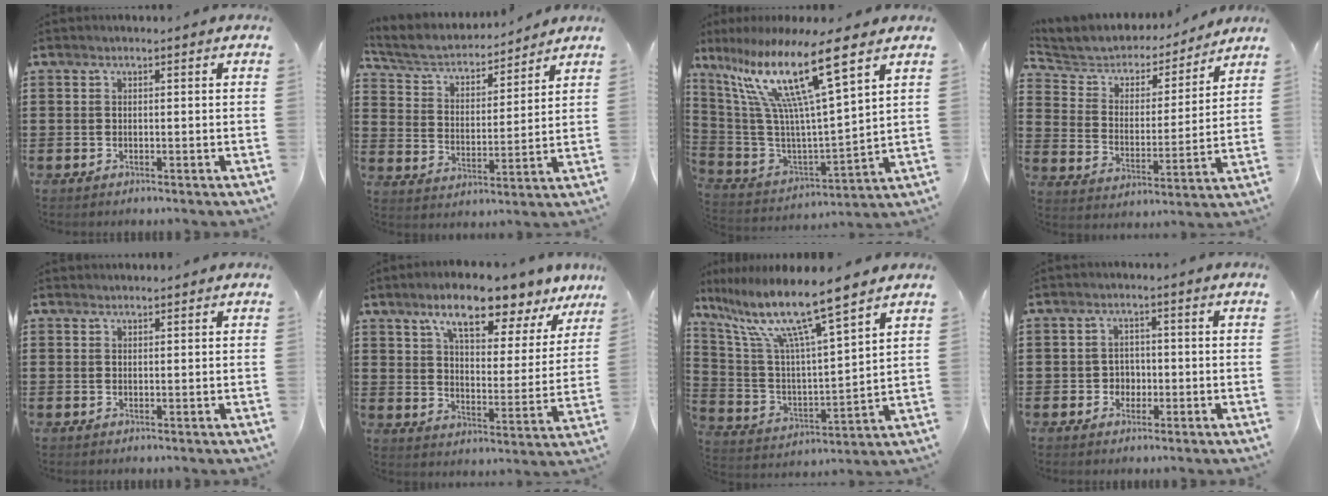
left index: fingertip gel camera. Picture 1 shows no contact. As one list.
[{"total": 4.8, "force": [4.5, 1.3, 1.4], "torque": [-0.051, -0.029, 0.070]}, {"total": 16.3, "force": [9.5, 1.3, 13.2], "torque": [-0.297, -0.056, 0.144]}, {"total": 4.8, "force": [4.5, 1.7, 0.3], "torque": [-0.038, -0.031, 0.070]}, {"total": 0.9, "force": [0.8, 0.1, 0.1], "torque": [-0.003, 0.000, 0.017]}, {"total": 10.4, "force": [8.4, 1.9, 5.8], "torque": [-0.113, -0.042, 0.141]}, {"total": 11.9, "force": [8.9, 0.0, 7.8], "torque": [-0.184, -0.054, 0.145]}, {"total": 2.4, "force": [-0.6, 2.2, 0.9], "torque": [-0.025, 0.004, -0.016]}]